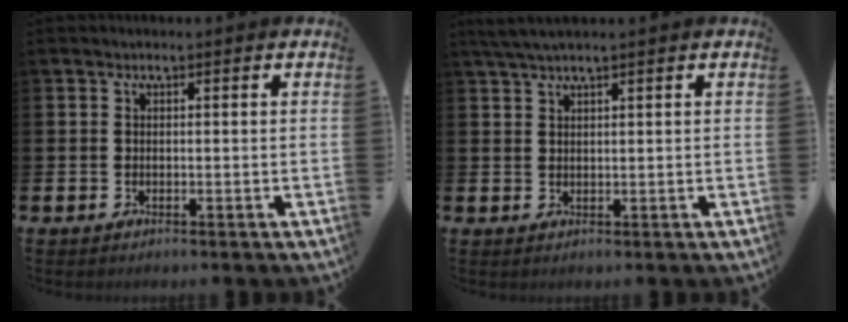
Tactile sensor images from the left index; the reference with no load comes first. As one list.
[{"total": 2.6, "force": [2.1, 0.0, 1.4], "torque": [-0.038, 0.002, 0.040]}]